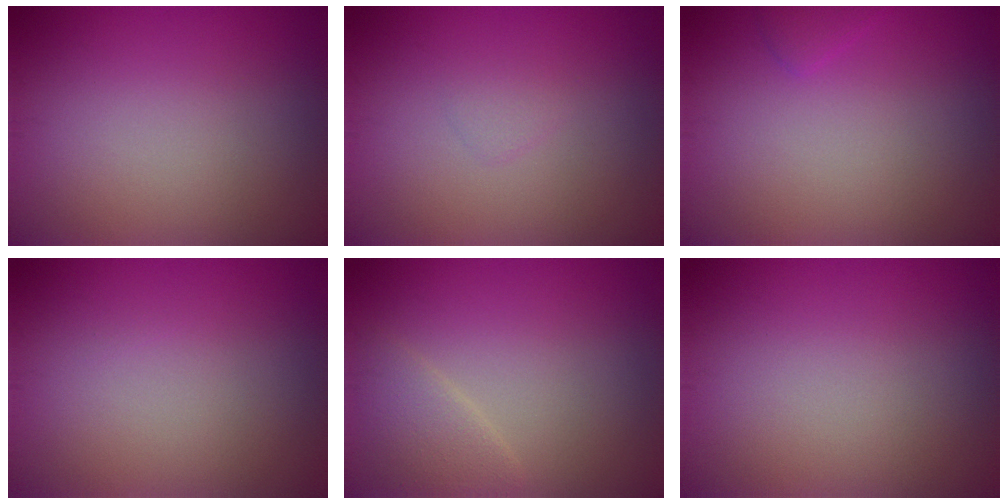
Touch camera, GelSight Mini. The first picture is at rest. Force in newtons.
{"total": 0.7, "press": 0.7, "slide": 0.1}
{"total": 1.0, "press": 1.0, "slide": 0.1}
{"total": 0.0}
{"total": 2.2, "press": 2.1, "slide": 0.1}
{"total": 0.0}